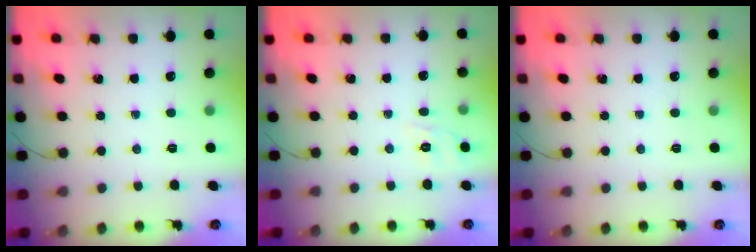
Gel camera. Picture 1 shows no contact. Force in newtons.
{"total": 5.9, "press": 5.6, "slide": 1.9}
{"total": 0.0}